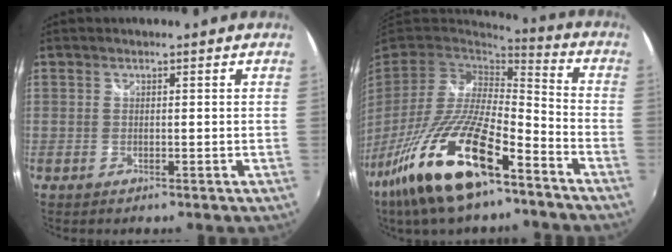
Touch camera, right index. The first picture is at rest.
{"total": 22.7, "force": [-14.0, 6.5, 16.6], "torque": [-0.339, -0.039, -0.260]}